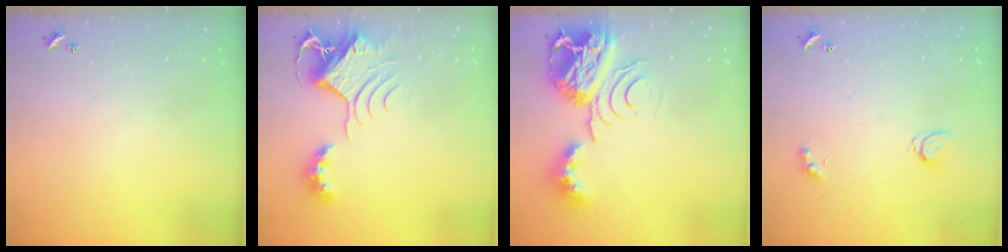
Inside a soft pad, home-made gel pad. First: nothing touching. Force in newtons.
{"total": 8.9, "press": 8.9, "slide": 0.4}
{"total": 10.6, "press": 10.6, "slide": 1.3}
{"total": 1.6, "press": 1.6, "slide": 0.3}